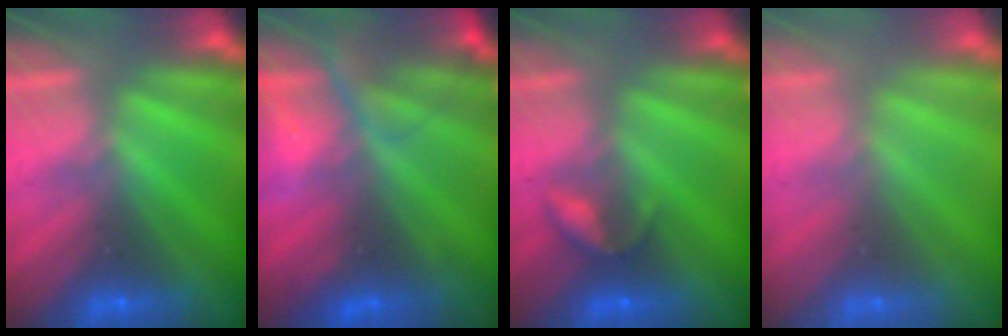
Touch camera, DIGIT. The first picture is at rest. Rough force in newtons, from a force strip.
{"total": 8.1}
{"total": 2.2}
{"total": 2.9}